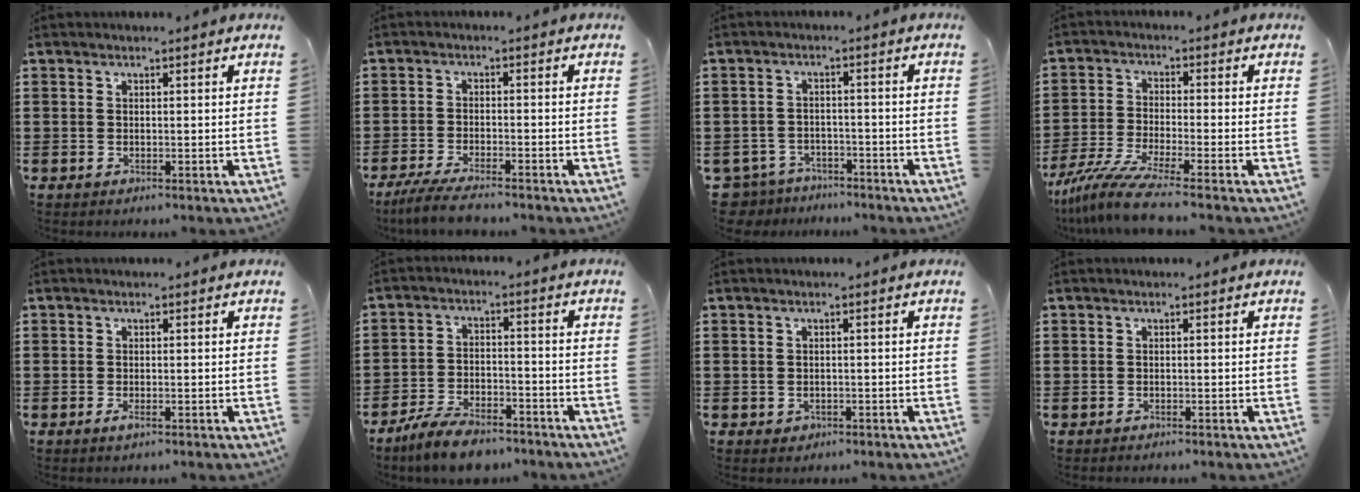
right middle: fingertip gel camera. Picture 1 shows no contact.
{"total": 4.3, "force": [-3.7, 0.3, 2.2], "torque": [-0.049, -0.008, -0.072]}
{"total": 3.6, "force": [-3.5, 0.9, 0.0], "torque": [-0.024, -0.001, -0.080]}
{"total": 7.2, "force": [-5.8, 0.2, 4.3], "torque": [-0.107, -0.021, -0.116]}
{"total": 1.1, "force": [-0.4, 0.3, 1.0], "torque": [-0.018, -0.001, -0.007]}
{"total": 6.7, "force": [-5.9, 1.6, 2.7], "torque": [-0.058, 0.008, -0.116]}
{"total": 0.7, "force": [-0.3, 0.6, 0.2], "torque": [-0.007, 0.001, -0.007]}
{"total": 0.5, "force": [-0.5, 0.1, 0.0], "torque": [0.000, 0.001, -0.011]}